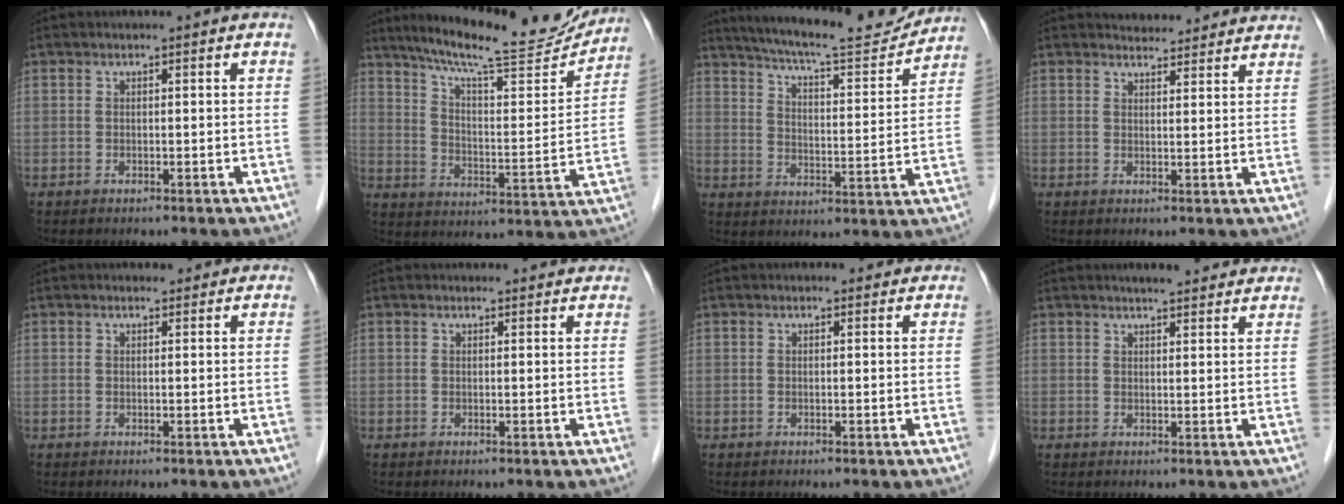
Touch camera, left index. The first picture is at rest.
{"total": 19.5, "force": [17.6, 1.8, 8.2], "torque": [-0.131, -0.027, 0.250]}
{"total": 16.1, "force": [15.1, 1.3, 5.6], "torque": [-0.095, -0.016, 0.214]}
{"total": 6.4, "force": [6.2, 1.3, 0.9], "torque": [-0.007, 0.012, 0.065]}
{"total": 1.2, "force": [1.0, 0.7, 0.2], "torque": [-0.002, 0.003, 0.009]}
{"total": 3.0, "force": [2.8, 0.9, 0.4], "torque": [-0.005, 0.009, 0.026]}
{"total": 1.2, "force": [1.0, 0.7, 0.2], "torque": [-0.003, 0.003, 0.006]}
{"total": 6.3, "force": [5.6, 1.1, 2.7], "torque": [-0.032, 0.012, 0.067]}